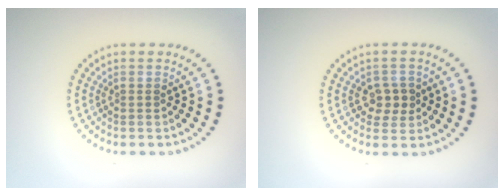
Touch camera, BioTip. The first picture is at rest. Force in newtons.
{"total": 2.2, "press": 2.2, "slide": 0.5}